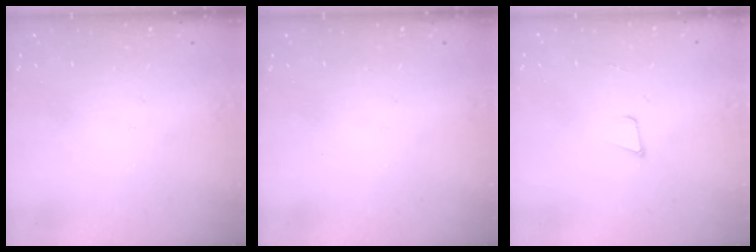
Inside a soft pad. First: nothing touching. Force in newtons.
{"total": 0.0}
{"total": 3.4, "press": 2.2, "slide": 2.6}